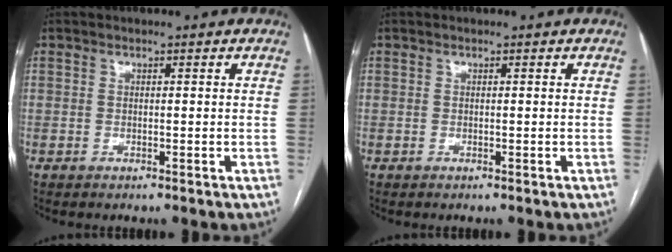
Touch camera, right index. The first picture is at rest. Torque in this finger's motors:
{"motor_torque": [0.00, 0.00, 0.00, 0.01]}